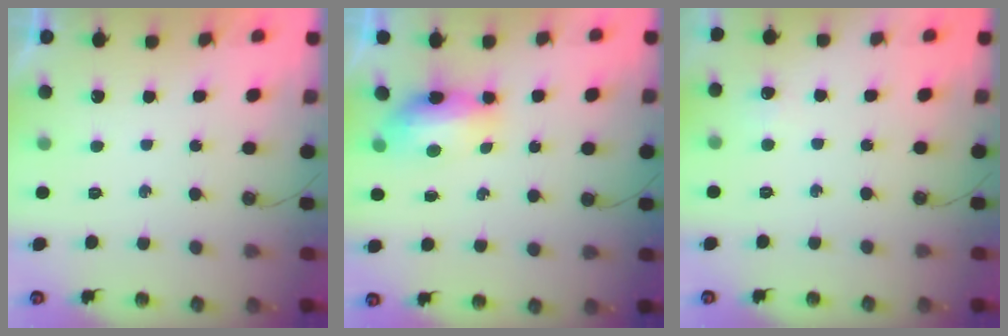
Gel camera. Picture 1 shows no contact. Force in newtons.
{"total": 10.1, "press": 9.1, "slide": 4.4}
{"total": 4.3, "press": 4.2, "slide": 0.7}